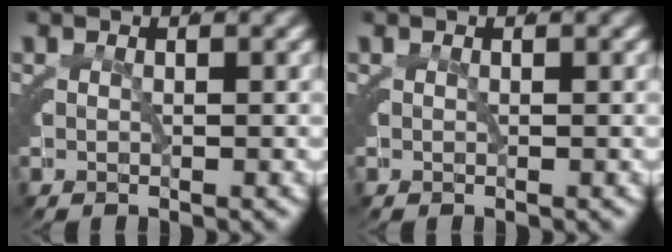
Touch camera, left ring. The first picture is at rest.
{"total": 0.0}